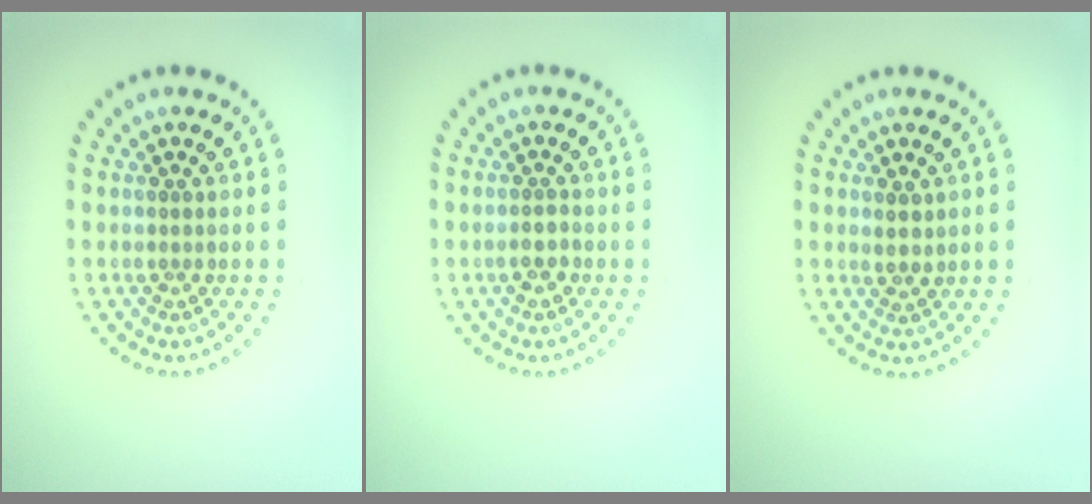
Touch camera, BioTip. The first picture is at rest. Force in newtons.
{"total": 1.4, "press": 1.3, "slide": 0.5}
{"total": 1.4, "press": 1.2, "slide": 0.6}